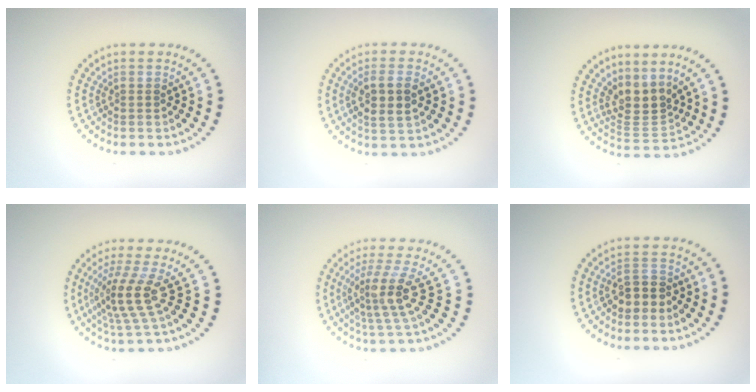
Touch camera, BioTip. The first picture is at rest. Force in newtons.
{"total": 3.0, "press": 2.8, "slide": 0.9}
{"total": 3.2, "press": 2.3, "slide": 2.1}
{"total": 3.9, "press": 2.7, "slide": 2.7}
{"total": 4.0, "press": 2.9, "slide": 2.8}
{"total": 2.4, "press": 2.2, "slide": 1.0}